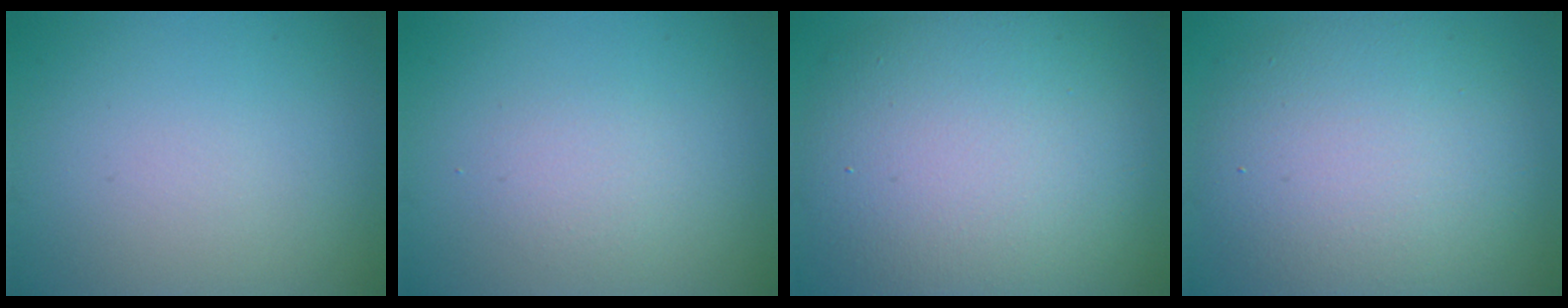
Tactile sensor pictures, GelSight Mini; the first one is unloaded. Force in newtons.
{"total": 1.5, "press": 1.5, "slide": 0.1}
{"total": 12.0, "press": 11.9, "slide": 0.6}
{"total": 9.6, "press": 9.6, "slide": 0.6}